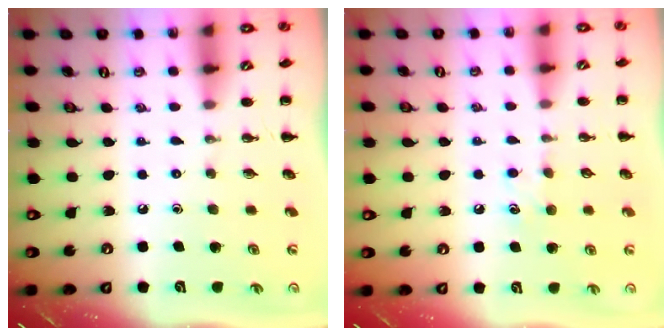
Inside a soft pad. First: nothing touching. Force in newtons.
{"total": 5.9, "press": 5.7, "slide": 1.8}